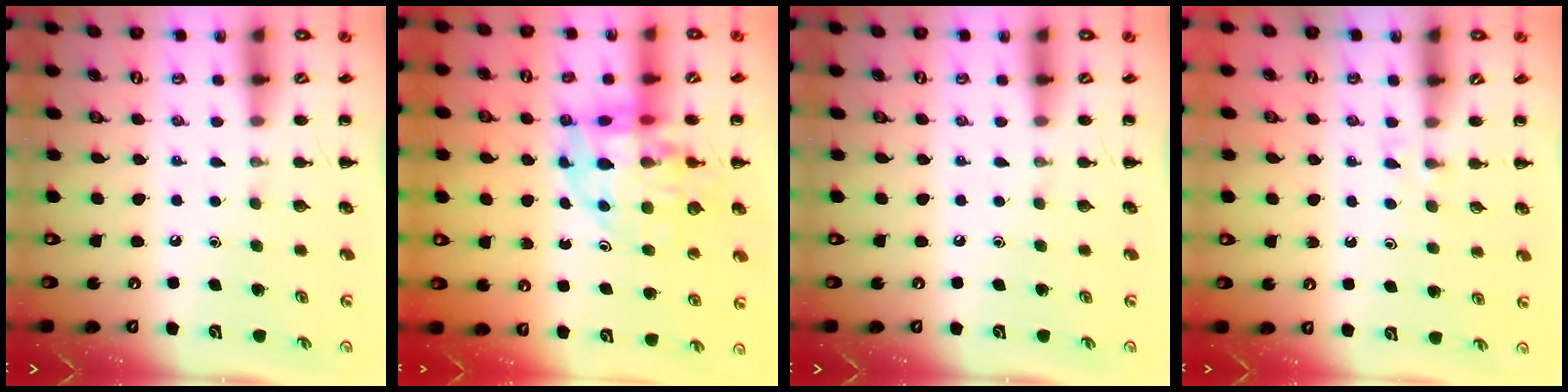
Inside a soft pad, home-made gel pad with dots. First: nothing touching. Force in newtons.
{"total": 11.9, "press": 11.4, "slide": 3.5}
{"total": 0.0}
{"total": 2.8, "press": 2.5, "slide": 1.1}